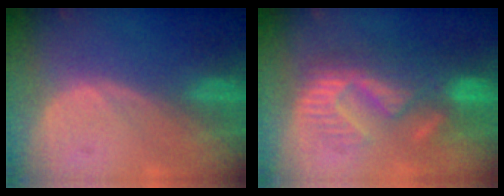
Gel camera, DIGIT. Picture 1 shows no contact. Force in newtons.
{"total": 9.9, "press": 9.3, "slide": 3.2}